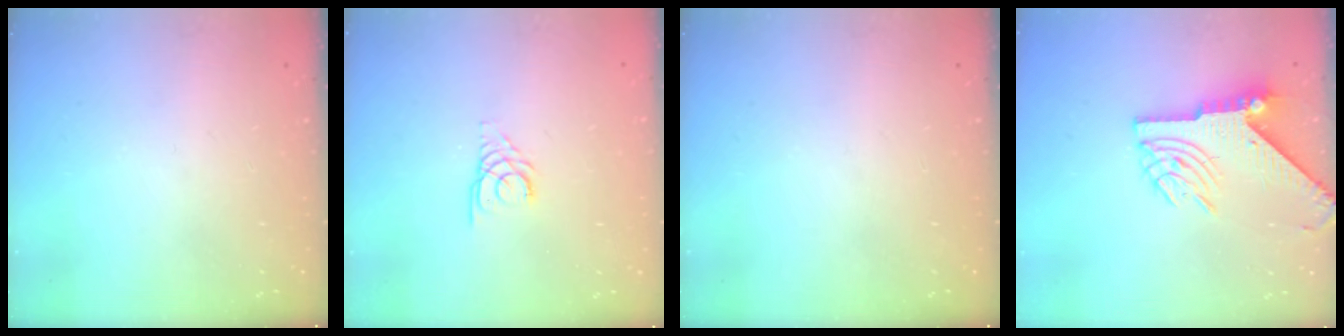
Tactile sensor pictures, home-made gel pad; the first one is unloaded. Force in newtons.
{"total": 2.7, "press": 2.7, "slide": 0.3}
{"total": 0.0}
{"total": 9.2, "press": 9.2, "slide": 1.1}